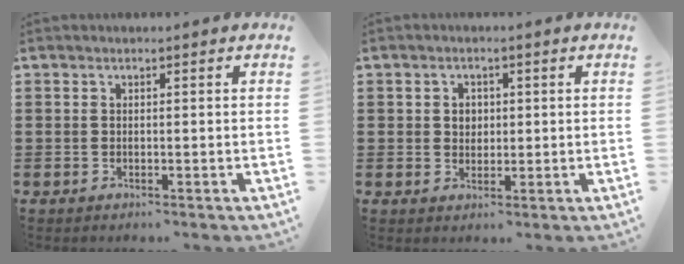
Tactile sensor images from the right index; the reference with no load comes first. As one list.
[{"total": 1.9, "force": [0.4, 1.7, 0.8], "torque": [-0.021, 0.011, 0.005]}]